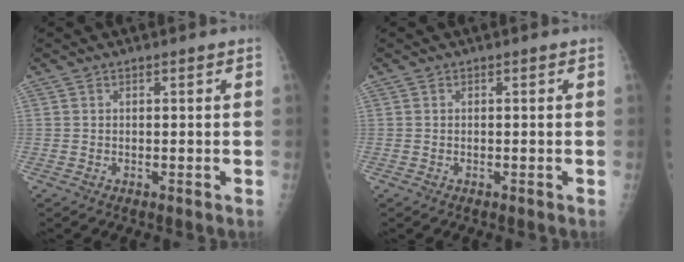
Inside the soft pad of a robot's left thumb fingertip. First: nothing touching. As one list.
[{"total": 0.0}]